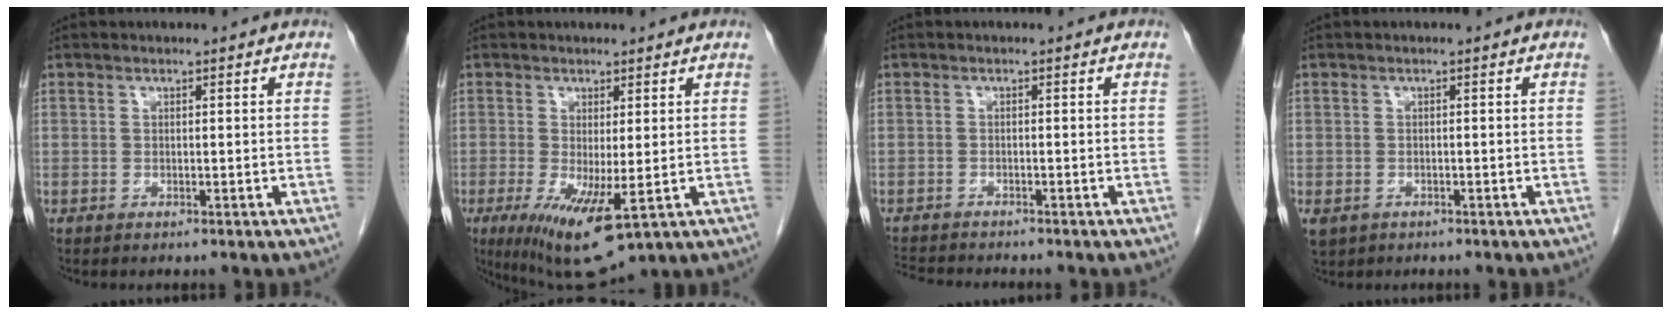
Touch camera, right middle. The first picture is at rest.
{"total": 9.8, "force": [-3.2, 2.4, 8.9], "torque": [-0.153, -0.030, -0.038]}
{"total": 4.9, "force": [-4.8, 0.3, 1.2], "torque": [-0.020, -0.014, -0.080]}
{"total": 4.6, "force": [-2.7, 3.3, 1.9], "torque": [-0.045, -0.006, -0.036]}